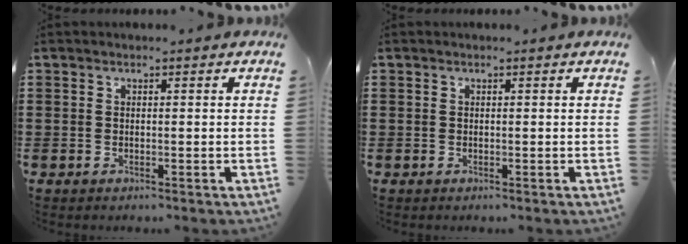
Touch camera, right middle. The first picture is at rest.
{"total": 0.0}